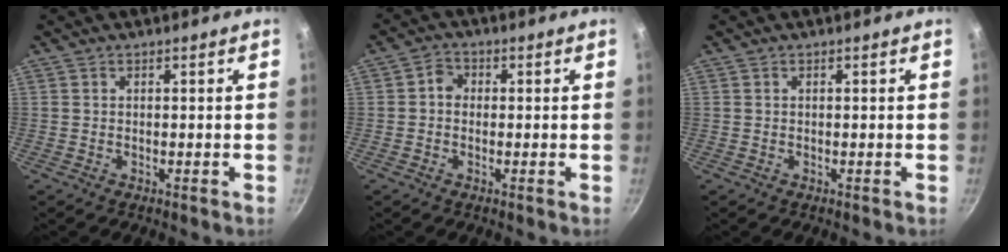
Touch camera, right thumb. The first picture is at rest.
{"total": 2.8, "force": [-0.1, 2.5, 1.4], "torque": [-0.013, 0.010, -0.011]}
{"total": 0.0}